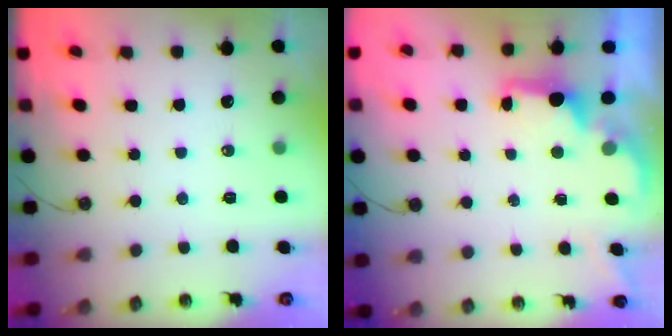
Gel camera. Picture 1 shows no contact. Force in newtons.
{"total": 2.1, "press": 2.0, "slide": 0.8}